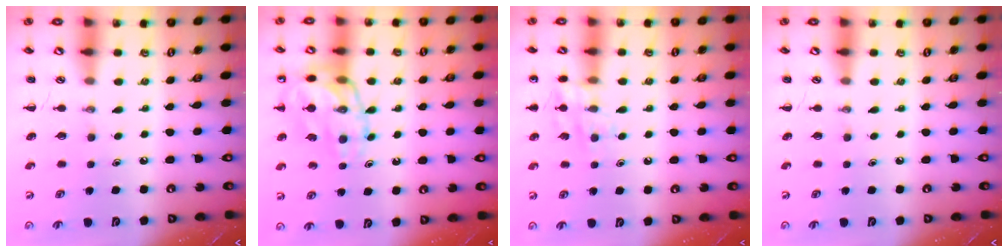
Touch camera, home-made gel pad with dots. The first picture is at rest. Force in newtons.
{"total": 16.1, "press": 16.0, "slide": 1.9}
{"total": 9.0, "press": 9.0, "slide": 0.8}
{"total": 0.0}